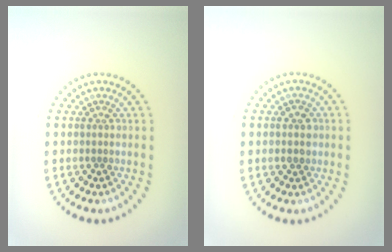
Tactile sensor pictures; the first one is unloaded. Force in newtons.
{"total": 1.5, "press": 1.5, "slide": 0.3}